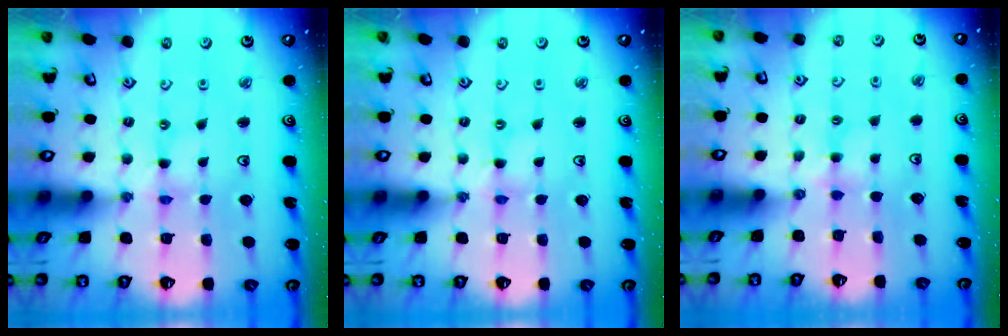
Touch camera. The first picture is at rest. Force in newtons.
{"total": 0.8, "press": 0.8, "slide": 0.1}
{"total": 4.0, "press": 4.0, "slide": 0.5}